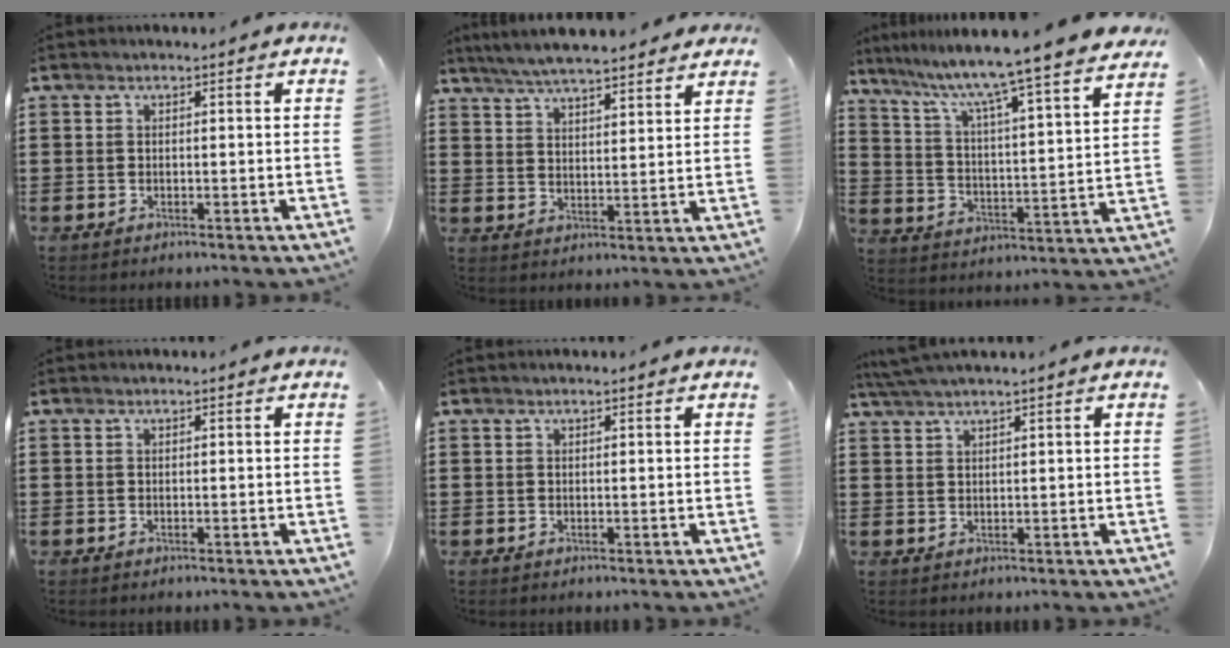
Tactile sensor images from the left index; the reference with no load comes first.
{"total": 5.6, "force": [5.3, 0.4, 1.7], "torque": [-0.052, -0.017, 0.096]}
{"total": 8.2, "force": [7.1, -1.5, 3.8], "torque": [-0.102, -0.066, 0.109]}
{"total": 0.0}
{"total": 0.0}
{"total": 2.3, "force": [1.8, -0.4, 1.4], "torque": [-0.029, 0.001, 0.035]}